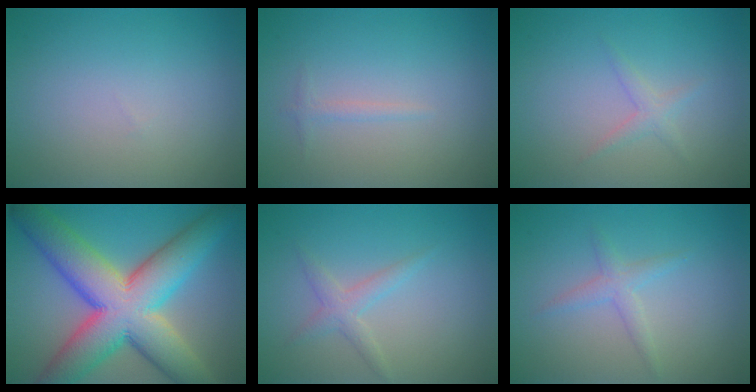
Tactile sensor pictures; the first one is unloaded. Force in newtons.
{"total": 0.7, "press": 0.7, "slide": 0.0}
{"total": 1.2, "press": 1.2, "slide": 0.1}
{"total": 13.3, "press": 13.3, "slide": 0.6}
{"total": 1.8, "press": 1.8, "slide": 0.1}
{"total": 1.6, "press": 1.6, "slide": 0.1}